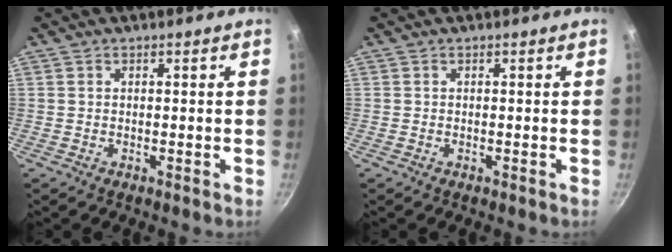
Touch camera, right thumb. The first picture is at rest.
{"total": 0.0}